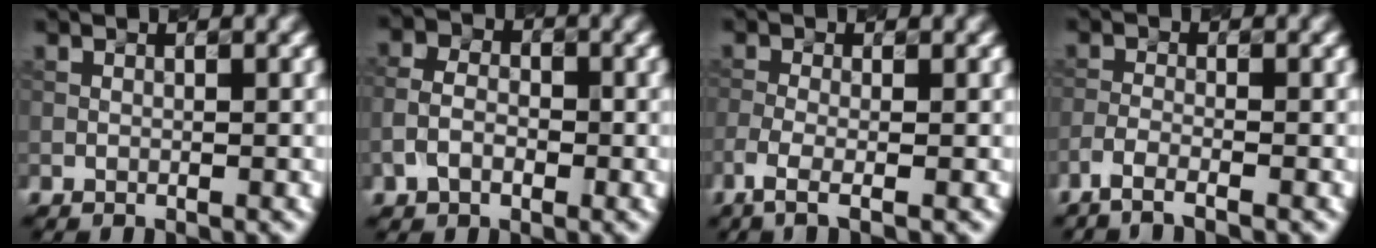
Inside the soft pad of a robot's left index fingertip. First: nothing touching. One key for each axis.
{"total": 3.0, "fx": -1.0, "fy": 2.2, "fz": 1.8, "tx": -0.039, "ty": 0.008, "tz": -0.024}
{"total": 3.2, "fx": -1.5, "fy": 1.1, "fz": 2.6, "tx": -0.053, "ty": -0.005, "tz": -0.038}
{"total": 2.4, "fx": -1.9, "fy": 0.5, "fz": 1.4, "tx": -0.031, "ty": 0.001, "tz": -0.046}